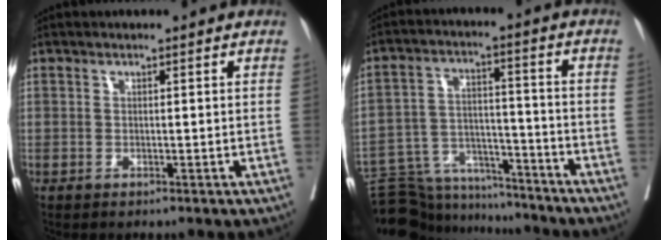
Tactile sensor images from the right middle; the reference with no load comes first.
{"total": 17.8, "force": [-16.8, 4.0, 4.6], "torque": [-0.104, 0.013, -0.260]}